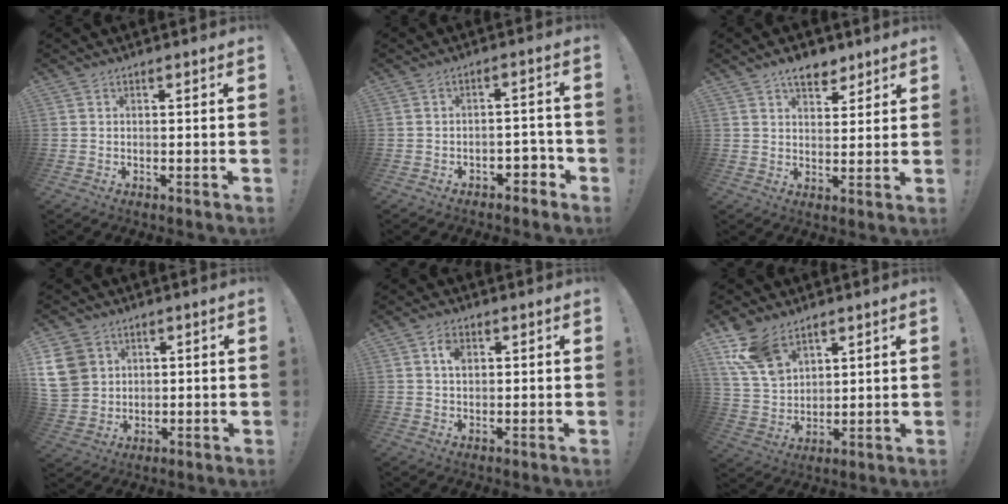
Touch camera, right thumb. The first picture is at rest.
{"total": 3.9, "force": [-2.2, 2.5, 2.0], "torque": [-0.027, 0.010, -0.038]}
{"total": 7.1, "force": [5.2, 3.9, 2.9], "torque": [-0.027, -0.027, 0.093]}
{"total": 11.2, "force": [3.4, 9.7, 4.5], "torque": [-0.088, -0.009, 0.073]}
{"total": 4.0, "force": [1.4, 2.6, 2.7], "torque": [-0.038, -0.002, 0.022]}
{"total": 13.9, "force": [8.6, 8.4, 6.8], "torque": [-0.147, -0.036, 0.171]}